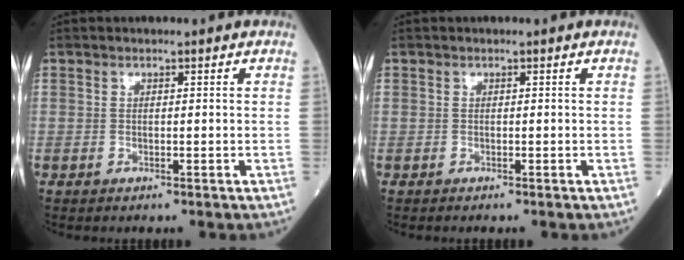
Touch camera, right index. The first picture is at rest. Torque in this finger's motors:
{"motor_torque": [-0.09, -0.08, -0.03, -0.01]}